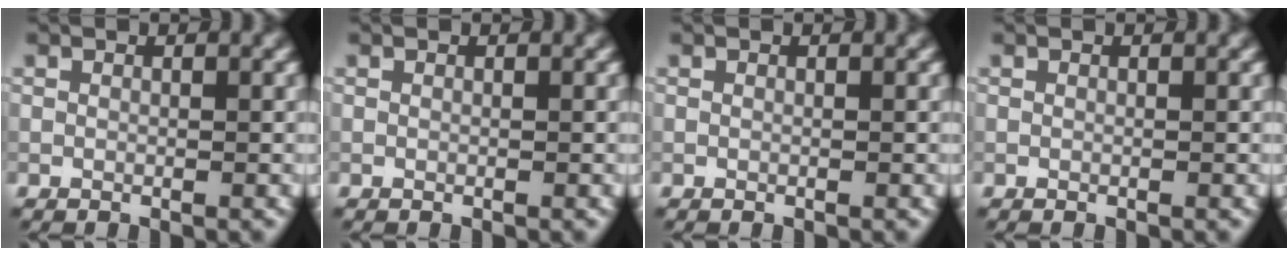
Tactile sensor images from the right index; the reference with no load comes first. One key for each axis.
{"total": 0.0}
{"total": 0.0}
{"total": 0.0}